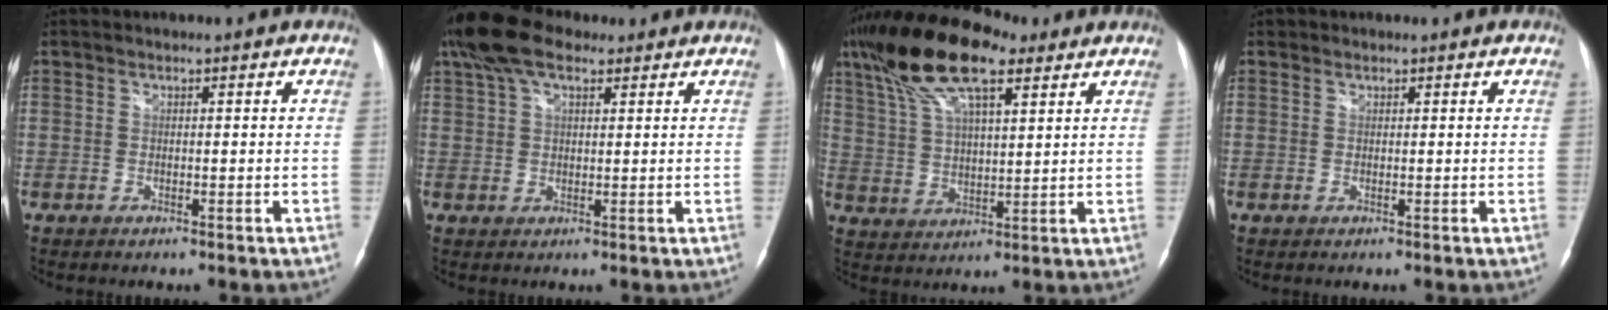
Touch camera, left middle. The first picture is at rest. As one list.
[{"total": 8.5, "force": [5.7, 3.5, 5.2], "torque": [-0.112, 0.037, 0.106]}, {"total": 15.8, "force": [9.8, 4.9, 11.4], "torque": [-0.228, 0.039, 0.182]}, {"total": 0.6, "force": [0.4, 0.4, 0.0], "torque": [0.000, 0.001, 0.005]}]